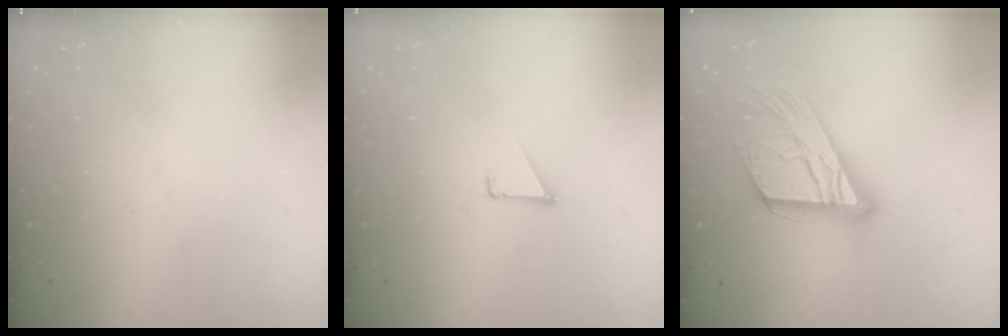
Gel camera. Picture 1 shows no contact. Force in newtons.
{"total": 1.1, "press": 1.1, "slide": 0.1}
{"total": 17.5, "press": 17.4, "slide": 1.4}